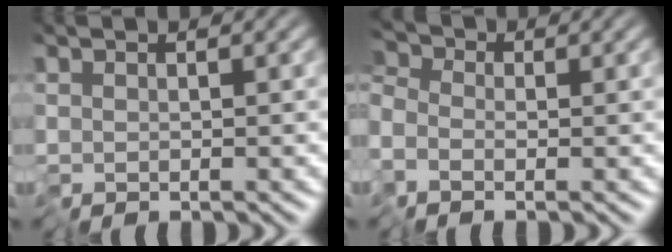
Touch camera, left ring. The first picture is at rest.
{"total": 3.5, "force": [-1.7, 2.7, 1.5], "torque": [-0.039, 0.000, -0.042]}